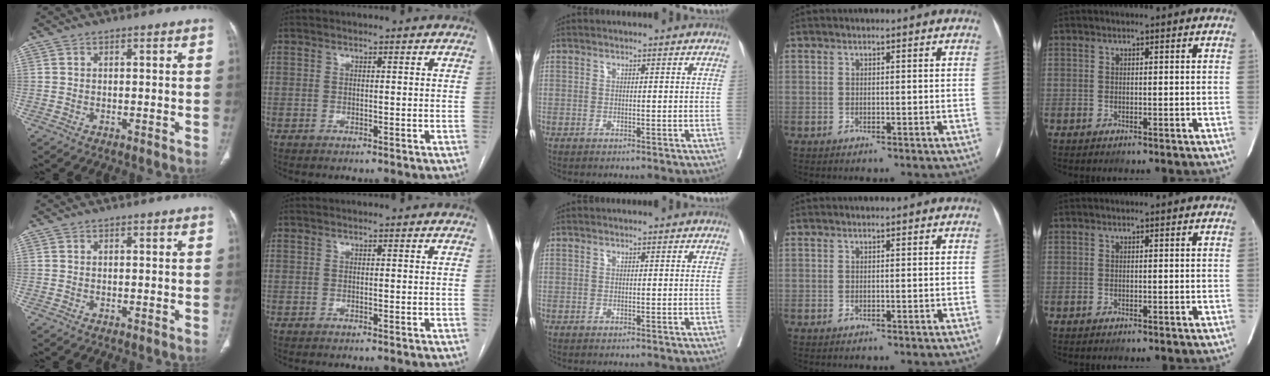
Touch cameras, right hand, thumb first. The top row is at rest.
{}